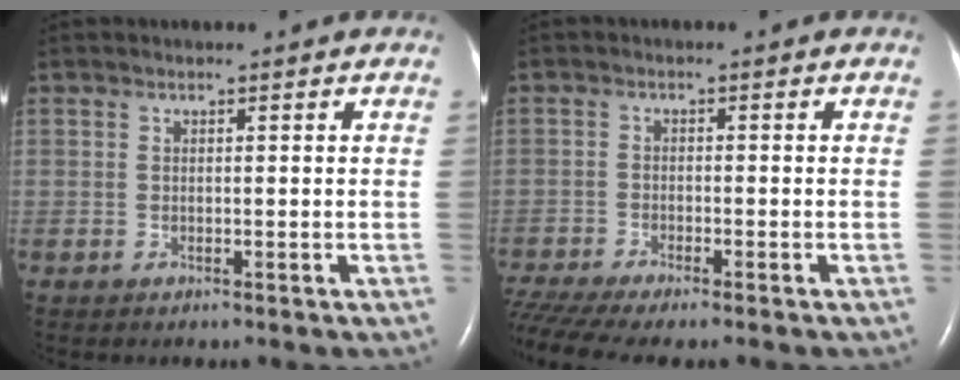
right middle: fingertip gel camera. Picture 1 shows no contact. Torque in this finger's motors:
{"motor_torque": [1.02, -1.12, 0.23, 0.09]}